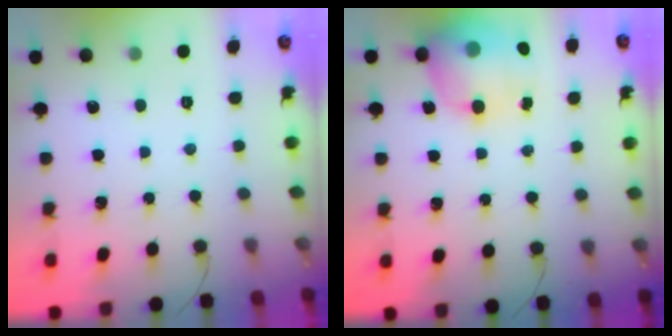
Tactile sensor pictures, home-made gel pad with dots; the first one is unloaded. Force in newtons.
{"total": 16.7, "press": 16.2, "slide": 3.8}